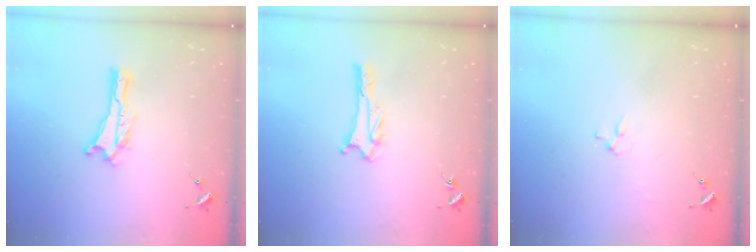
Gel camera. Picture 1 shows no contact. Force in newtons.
{"total": 2.7, "press": 2.7, "slide": 0.2}
{"total": 2.3, "press": 2.3, "slide": 0.3}